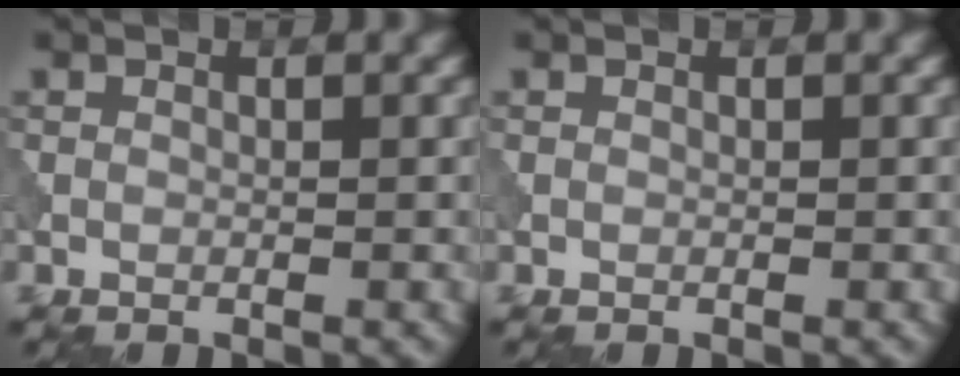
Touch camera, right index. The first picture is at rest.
{"total": 0.0}